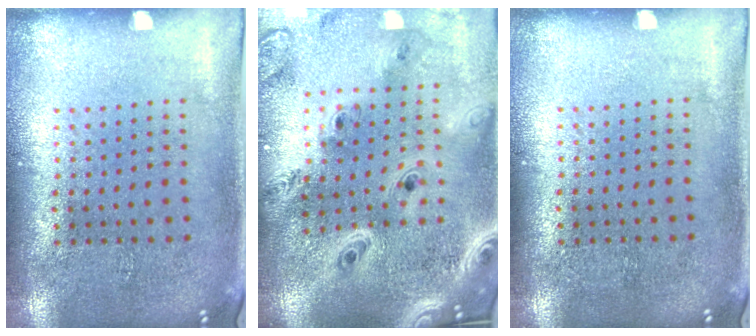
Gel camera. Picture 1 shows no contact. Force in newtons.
{"total": 4.0, "press": 3.0, "slide": 2.6}
{"total": 0.0}